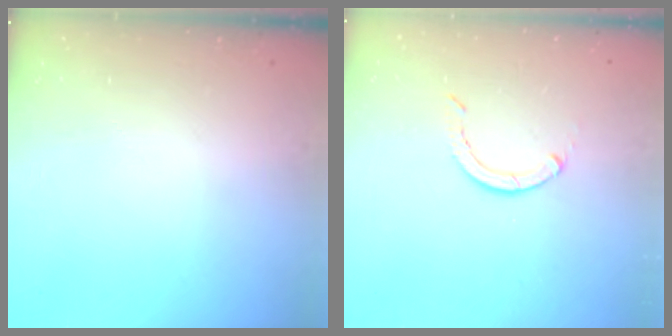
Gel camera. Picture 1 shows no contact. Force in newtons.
{"total": 3.1, "press": 3.0, "slide": 0.3}